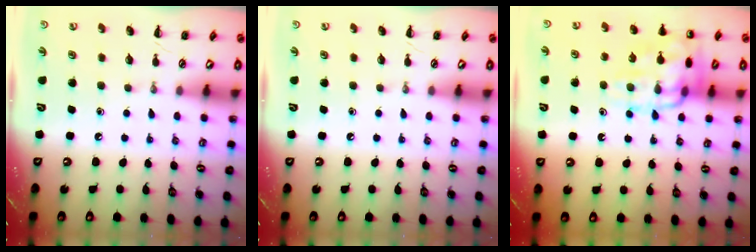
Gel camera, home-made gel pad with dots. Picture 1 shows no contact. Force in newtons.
{"total": 0.0}
{"total": 16.0, "press": 16.0, "slide": 1.1}